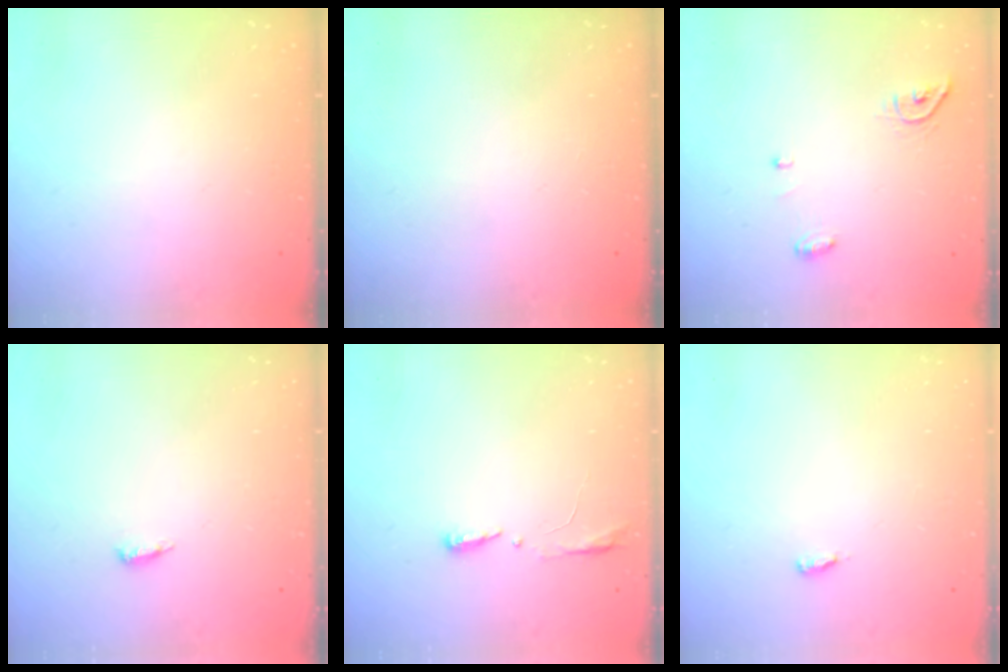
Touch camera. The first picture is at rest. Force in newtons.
{"total": 0.0}
{"total": 5.2, "press": 5.2, "slide": 0.1}
{"total": 4.6, "press": 4.5, "slide": 0.9}
{"total": 4.1, "press": 3.9, "slide": 1.2}
{"total": 2.6, "press": 2.4, "slide": 1.0}